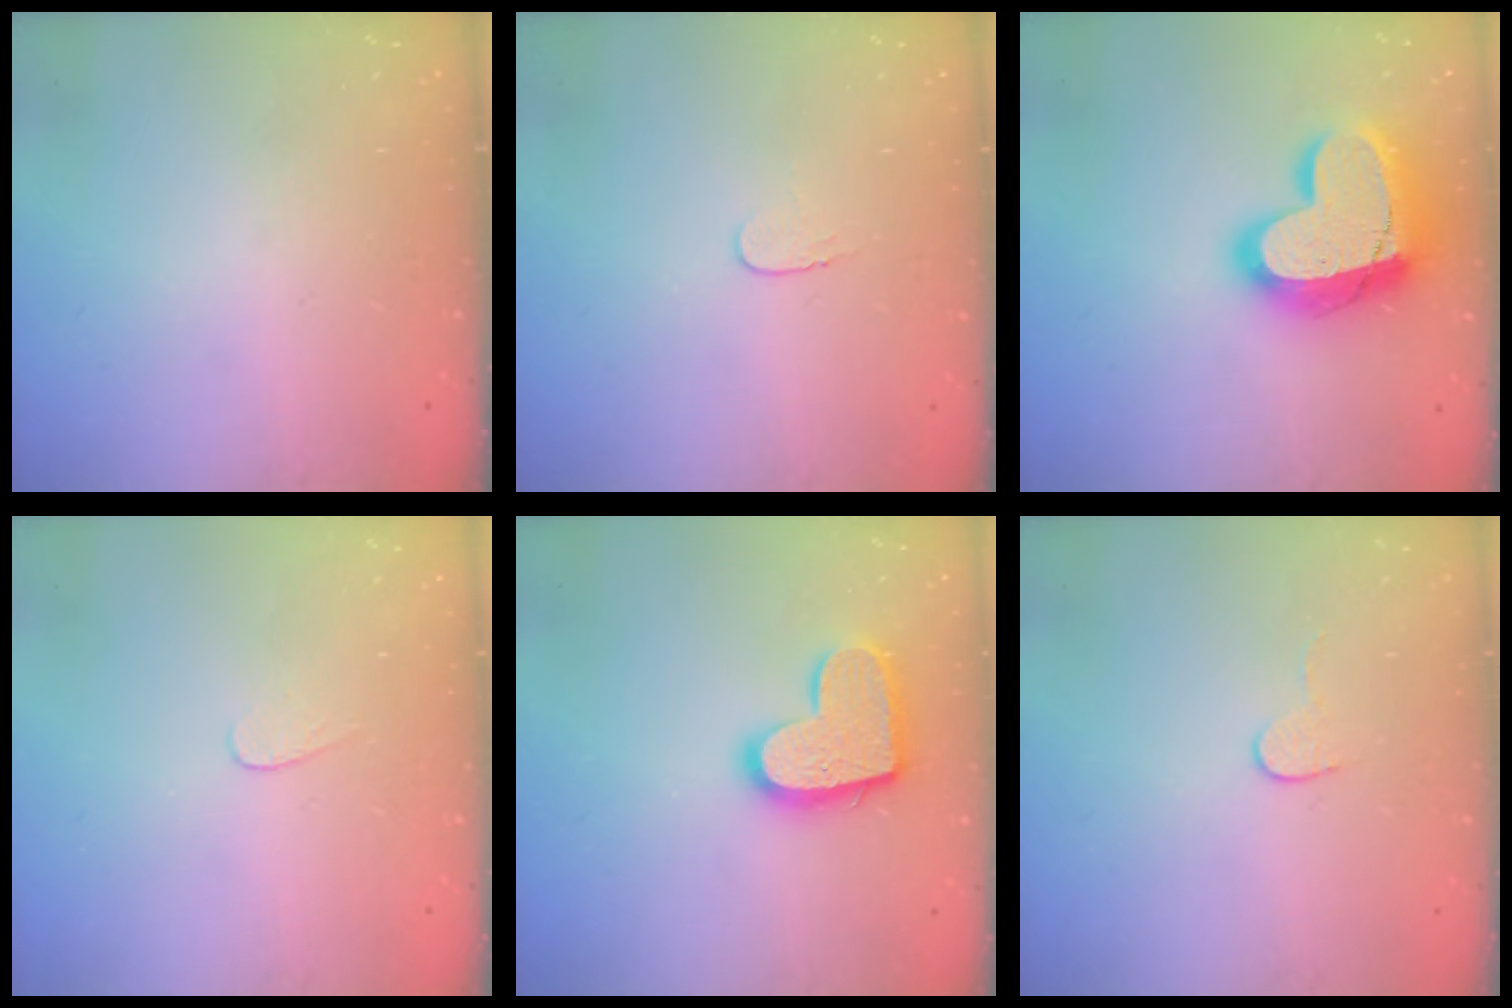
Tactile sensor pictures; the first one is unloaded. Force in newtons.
{"total": 3.6, "press": 3.6, "slide": 0.4}
{"total": 21.4, "press": 21.3, "slide": 1.7}
{"total": 3.1, "press": 3.0, "slide": 0.3}
{"total": 14.6, "press": 14.6, "slide": 0.9}
{"total": 4.0, "press": 4.0, "slide": 0.3}